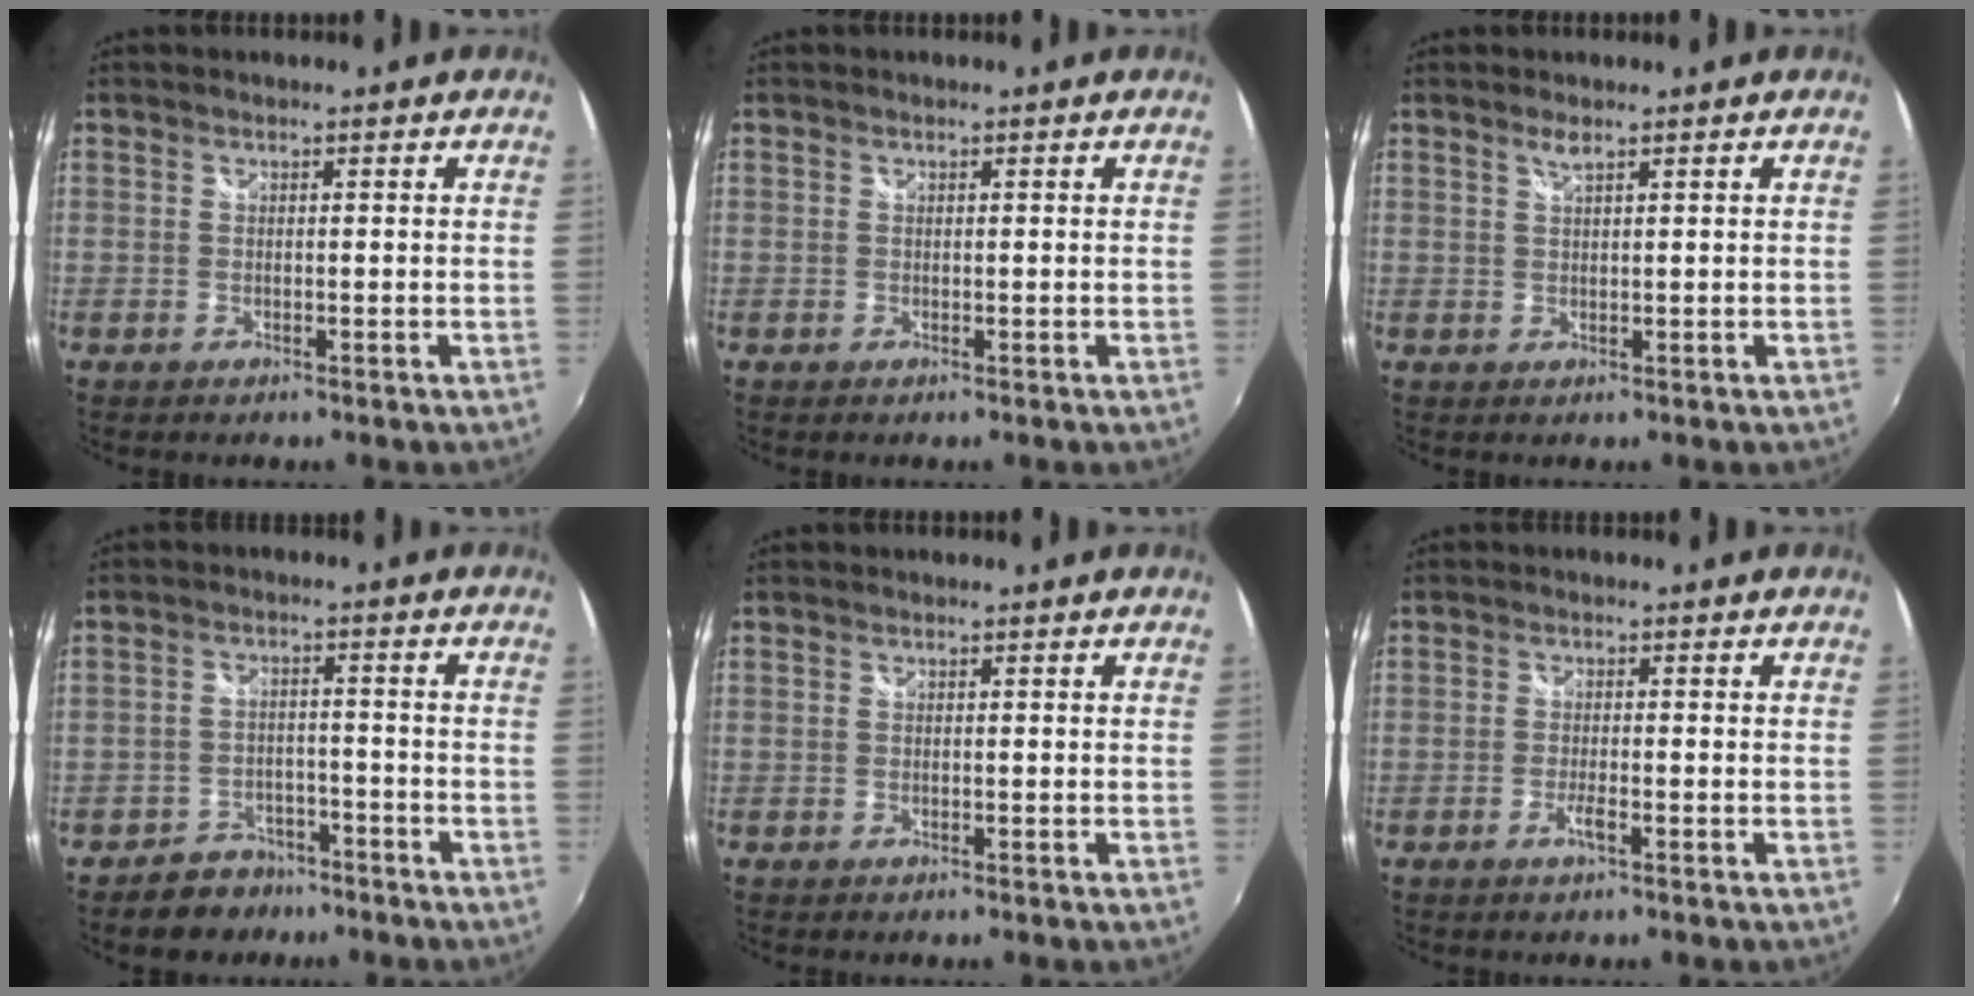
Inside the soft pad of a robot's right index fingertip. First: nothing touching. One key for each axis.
{"total": 0.0}
{"total": 1.5, "fx": 1.1, "fy": 0.1, "fz": 0.9, "tx": -0.017, "ty": 0.003, "tz": 0.020}
{"total": 5.8, "fx": -4.4, "fy": 3.8, "fz": 0.5, "tx": -0.022, "ty": 0.025, "tz": -0.063}
{"total": 0.0}
{"total": 2.0, "fx": -1.1, "fy": 0.2, "fz": 1.6, "tx": -0.038, "ty": -0.003, "tz": -0.023}